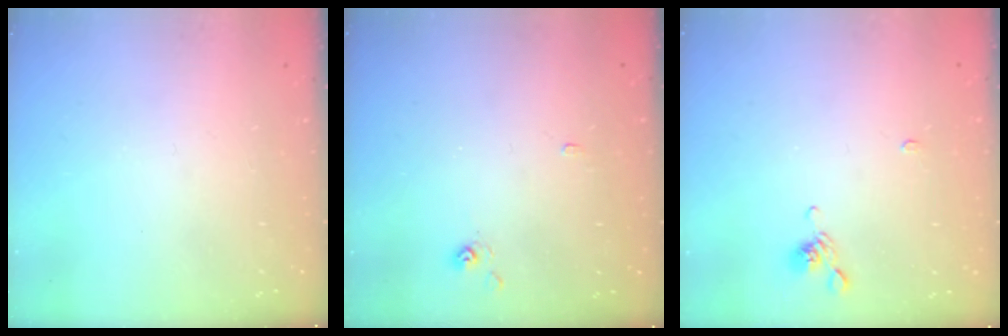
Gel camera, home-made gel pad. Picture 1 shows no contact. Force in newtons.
{"total": 3.7, "press": 3.7, "slide": 0.0}
{"total": 4.4, "press": 4.4, "slide": 0.3}